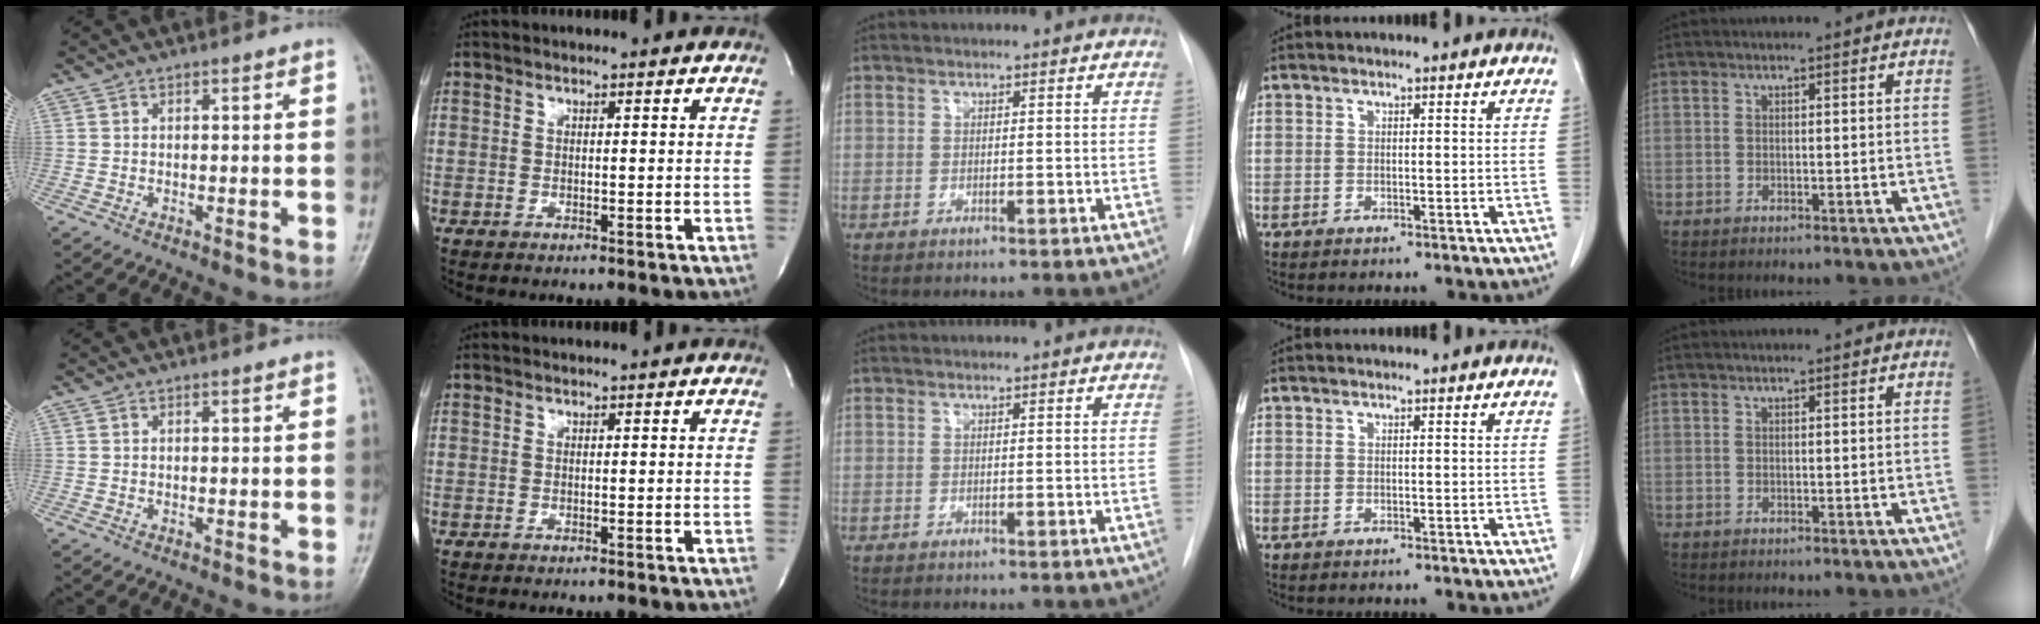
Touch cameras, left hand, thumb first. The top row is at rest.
{}